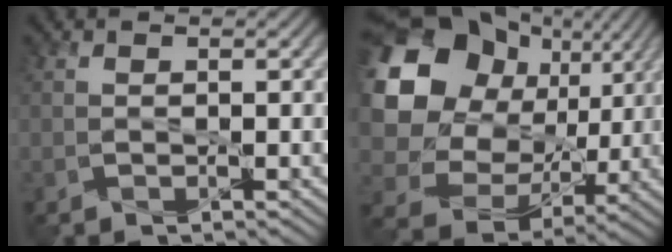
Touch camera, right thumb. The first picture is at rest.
{"total": 18.5, "force": [4.9, 15.1, 9.6], "torque": [-0.250, 0.015, 0.106]}